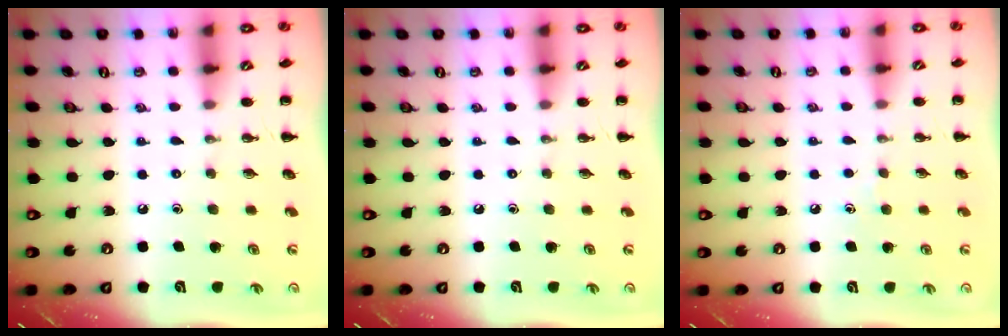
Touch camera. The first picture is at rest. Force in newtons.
{"total": 0.0}
{"total": 3.1, "press": 2.9, "slide": 1.1}